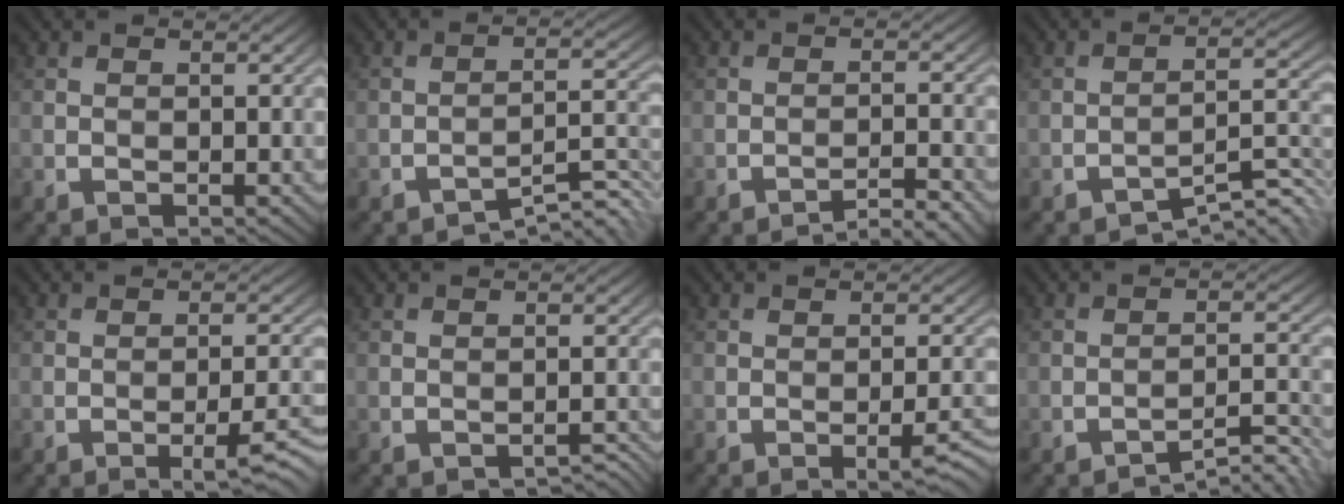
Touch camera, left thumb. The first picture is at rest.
{"total": 3.7, "force": [-3.4, -0.2, 1.5], "torque": [-0.014, 0.013, -0.052]}
{"total": 2.8, "force": [-2.6, -0.7, 1.0], "torque": [-0.013, 0.011, -0.041]}
{"total": 4.0, "force": [-3.6, 0.0, 1.7], "torque": [-0.014, 0.009, -0.054]}
{"total": 4.6, "force": [-2.4, 0.6, 3.8], "torque": [-0.055, 0.003, -0.029]}
{"total": 1.6, "force": [-1.6, -0.1, 0.0], "torque": [0.007, 0.005, -0.021]}
{"total": 3.7, "force": [-1.8, 0.7, 3.1], "torque": [-0.043, 0.002, -0.023]}
{"total": 3.9, "force": [-3.7, -0.4, 1.3], "torque": [-0.014, 0.013, -0.052]}